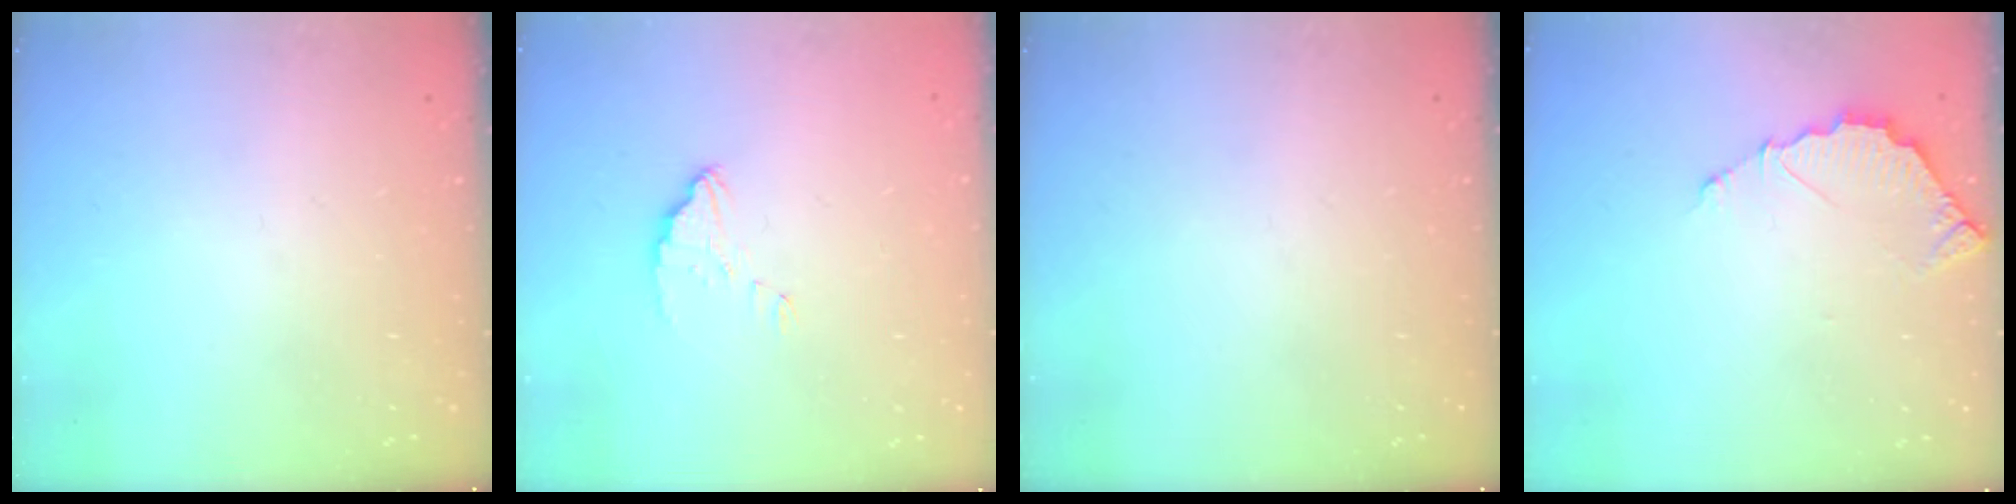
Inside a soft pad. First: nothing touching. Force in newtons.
{"total": 2.8, "press": 2.8, "slide": 0.1}
{"total": 0.0}
{"total": 6.9, "press": 6.9, "slide": 0.4}